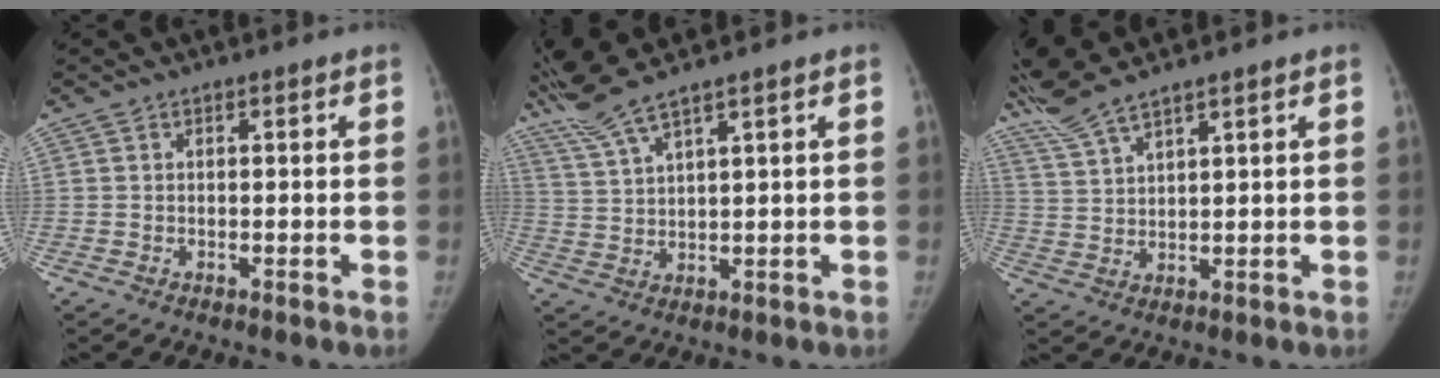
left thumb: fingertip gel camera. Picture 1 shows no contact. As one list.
[{"total": 7.6, "force": [6.5, -0.7, 3.9], "torque": [-0.093, -0.015, 0.140]}, {"total": 7.5, "force": [6.7, -0.4, 3.3], "torque": [-0.081, -0.012, 0.143]}]